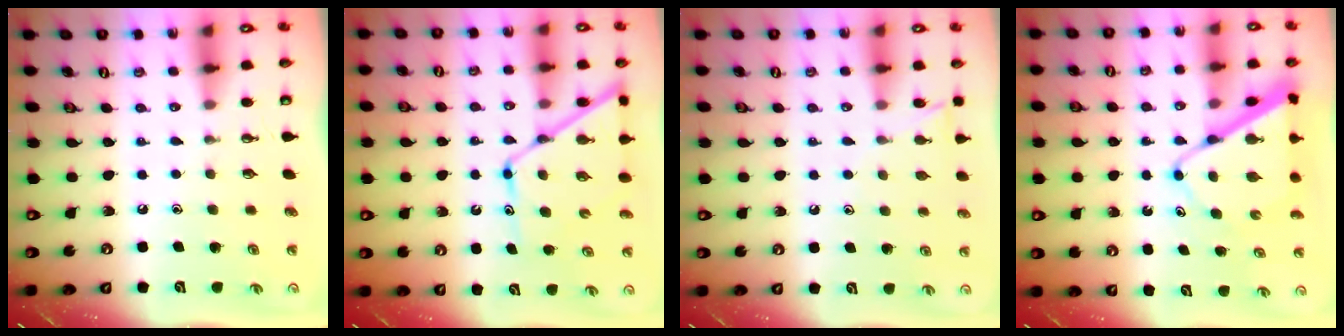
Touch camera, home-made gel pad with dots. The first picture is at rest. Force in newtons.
{"total": 13.0, "press": 13.0, "slide": 1.1}
{"total": 6.2, "press": 6.1, "slide": 0.6}
{"total": 10.2, "press": 10.2, "slide": 0.7}